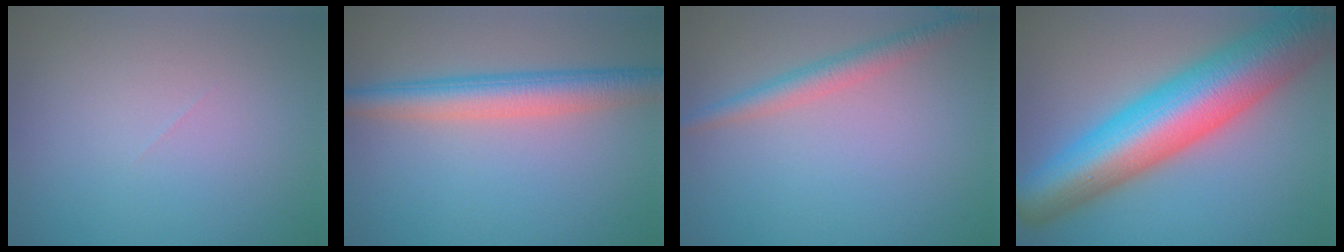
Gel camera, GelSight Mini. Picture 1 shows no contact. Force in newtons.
{"total": 4.8, "press": 4.8, "slide": 0.1}
{"total": 2.5, "press": 2.5, "slide": 0.1}
{"total": 13.1, "press": 13.1, "slide": 0.4}